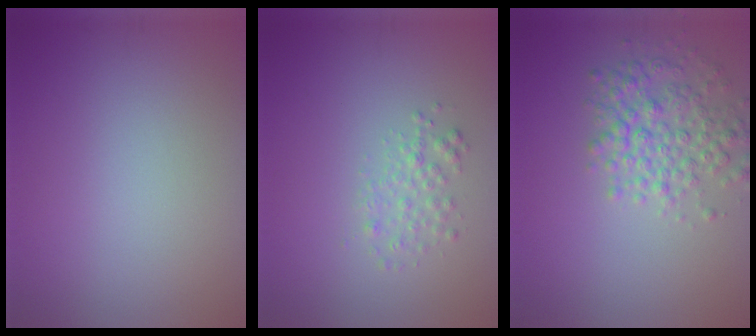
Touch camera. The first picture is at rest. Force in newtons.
{"total": 1.7, "press": 1.7, "slide": 0.1}
{"total": 4.2, "press": 4.2, "slide": 0.1}